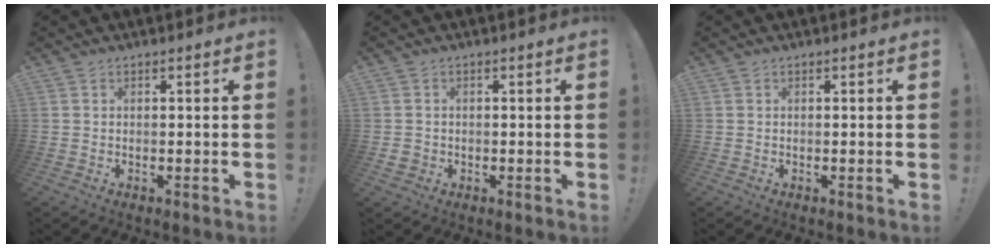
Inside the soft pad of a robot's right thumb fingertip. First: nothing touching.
{"total": 1.9, "force": [-0.2, 1.8, 0.5], "torque": [0.002, -0.002, -0.003]}
{"total": 0.0}